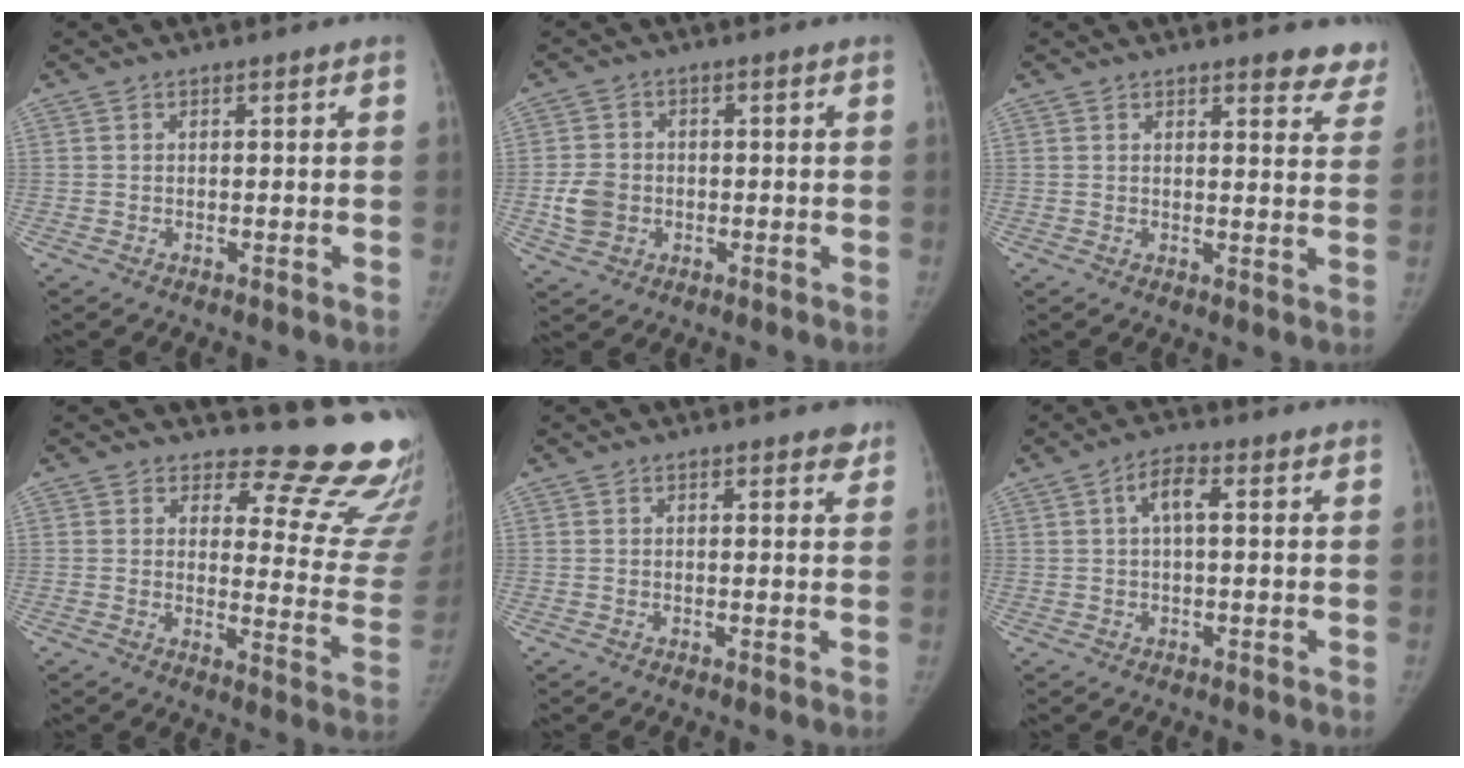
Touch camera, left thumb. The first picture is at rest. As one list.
[{"total": 5.6, "force": [-1.1, 4.7, 2.9], "torque": [-0.043, 0.008, -0.017]}, {"total": 7.7, "force": [6.7, 2.4, 2.9], "torque": [0.005, -0.036, 0.055]}, {"total": 17.5, "force": [16.0, 5.2, 4.9], "torque": [-0.003, -0.172, 0.168]}, {"total": 2.0, "force": [1.6, 0.8, 1.0], "torque": [0.004, -0.005, 0.014]}, {"total": 4.2, "force": [1.0, 1.6, 3.7], "torque": [-0.074, 0.014, 0.013]}]